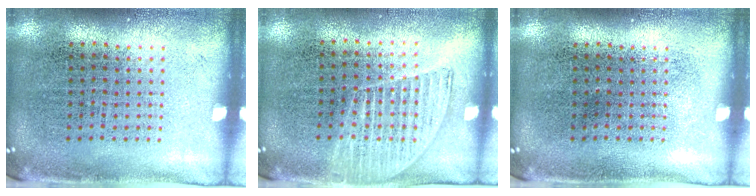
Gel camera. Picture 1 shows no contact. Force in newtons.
{"total": 1.3, "press": 1.2, "slide": 0.5}
{"total": 0.0}